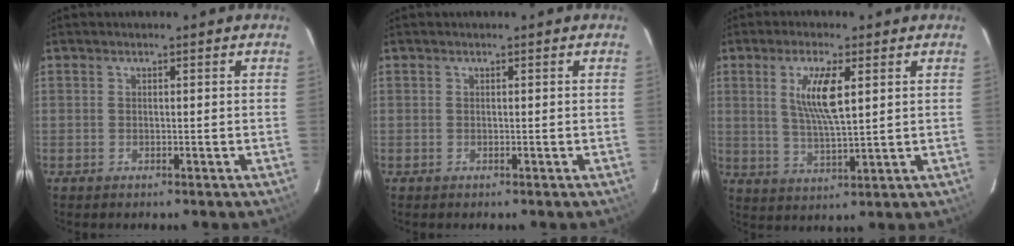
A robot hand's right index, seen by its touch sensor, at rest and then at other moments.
{"total": 0.0}
{"total": 8.0, "force": [2.5, 1.7, 7.4], "torque": [-0.139, -0.003, 0.050]}